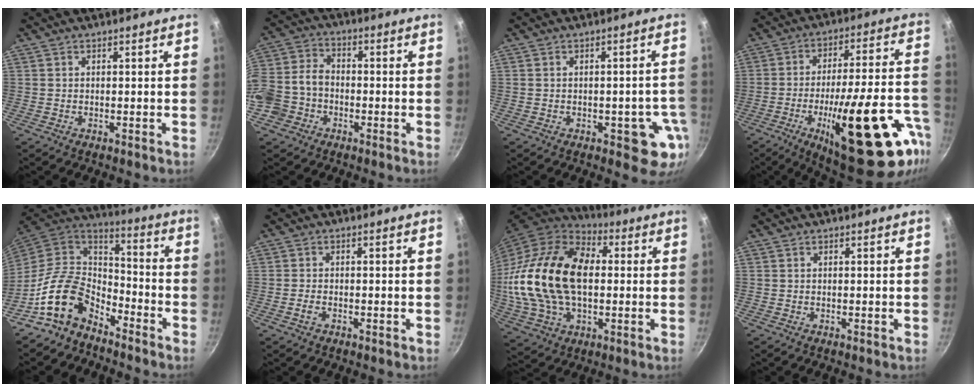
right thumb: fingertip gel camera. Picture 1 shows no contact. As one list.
[{"total": 12.2, "force": [-4.5, 9.5, 6.1], "torque": [-0.110, 0.049, -0.096]}, {"total": 7.3, "force": [-2.4, 3.7, 5.9], "torque": [-0.021, 0.017, -0.026]}, {"total": 29.4, "force": [-12.0, 8.8, 25.4], "torque": [-0.321, 0.033, -0.173]}, {"total": 14.6, "force": [-9.0, 8.9, 7.2], "torque": [-0.105, 0.078, -0.193]}, {"total": 1.4, "force": [-0.8, 0.9, 0.8], "torque": [-0.022, 0.009, -0.017]}, {"total": 27.5, "force": [1.5, 17.4, 21.2], "torque": [-0.402, 0.027, 0.026]}, {"total": 0.0}]